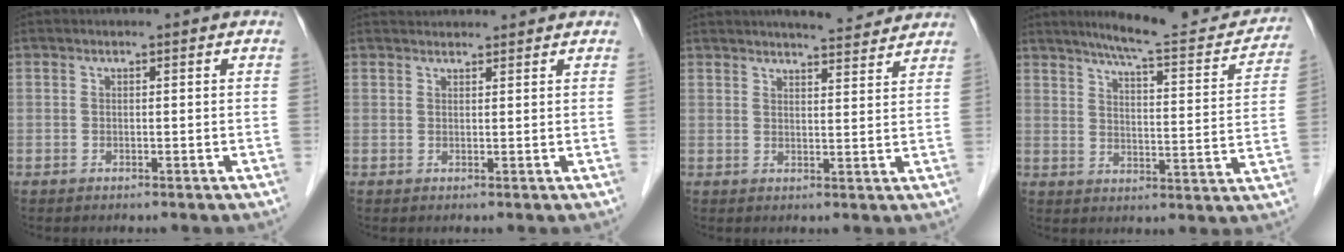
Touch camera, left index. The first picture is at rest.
{"total": 3.7, "force": [3.6, 0.7, 0.5], "torque": [-0.010, 0.034, 0.053]}
{"total": 7.7, "force": [7.2, 0.8, 2.7], "torque": [-0.043, 0.004, 0.090]}
{"total": 15.8, "force": [14.4, 1.9, 6.2], "torque": [-0.081, -0.022, 0.183]}